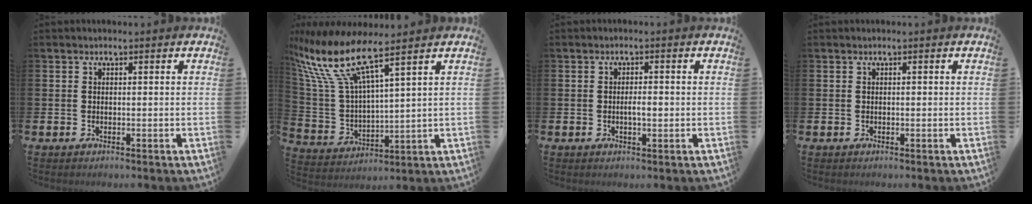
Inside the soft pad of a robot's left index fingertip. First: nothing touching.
{"total": 10.1, "force": [7.9, 2.0, 6.0], "torque": [-0.150, -0.041, 0.132]}
{"total": 1.8, "force": [-0.2, 0.7, 1.7], "torque": [-0.016, -0.002, -0.008]}
{"total": 0.0}